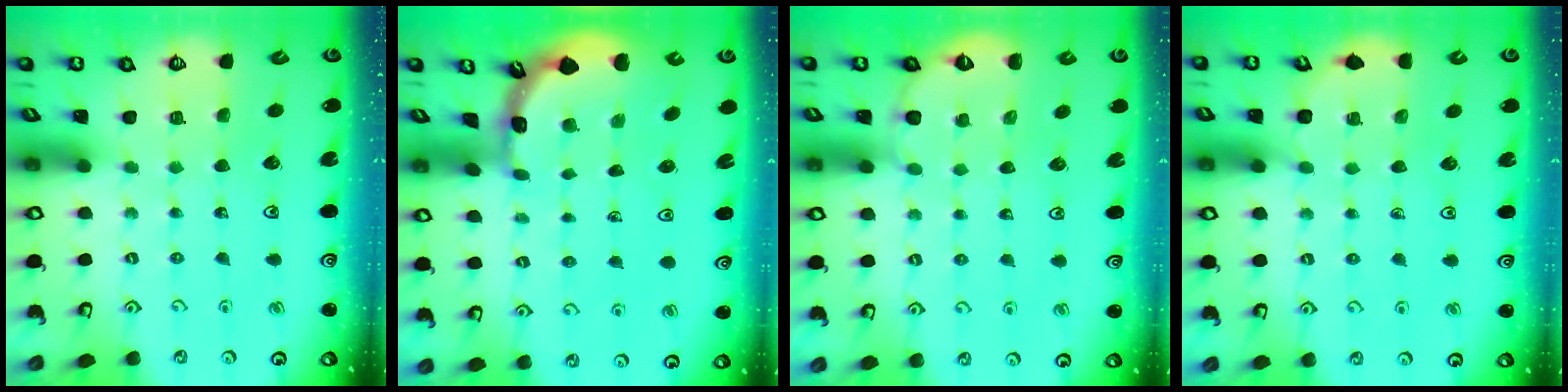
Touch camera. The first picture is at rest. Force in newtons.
{"total": 1.8, "press": 1.8, "slide": 0.1}
{"total": 3.3, "press": 2.9, "slide": 1.6}
{"total": 4.9, "press": 4.6, "slide": 1.6}